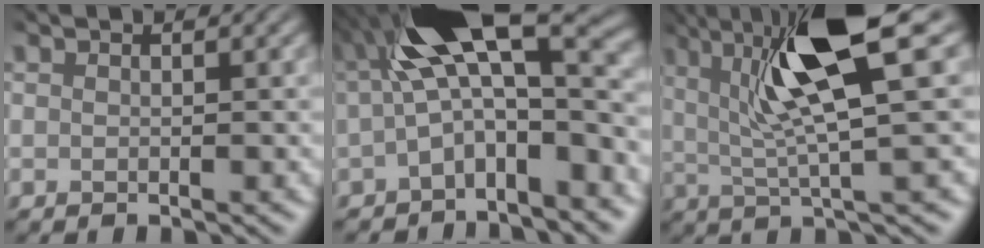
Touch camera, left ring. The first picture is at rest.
{"total": 9.4, "force": [-0.2, 3.7, 8.7], "torque": [-0.145, 0.014, -0.011]}
{"total": 8.4, "force": [3.2, 1.7, 7.6], "torque": [-0.147, -0.003, 0.063]}